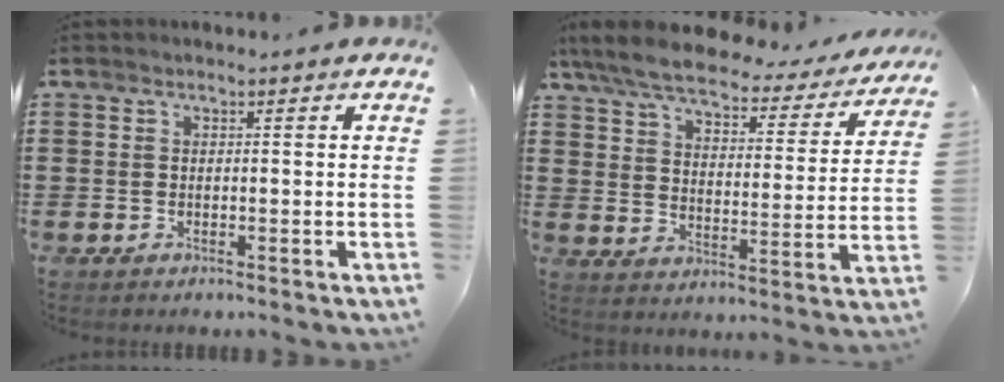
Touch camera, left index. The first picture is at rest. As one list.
[{"total": 6.2, "force": [5.4, 1.2, 2.8], "torque": [-0.079, -0.030, 0.091]}]